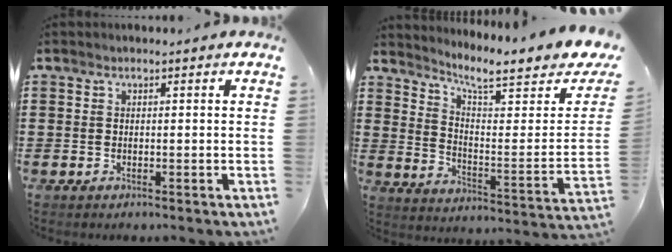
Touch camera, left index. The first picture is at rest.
{"total": 6.7, "force": [5.5, 0.6, 3.7], "torque": [-0.077, -0.051, 0.083]}